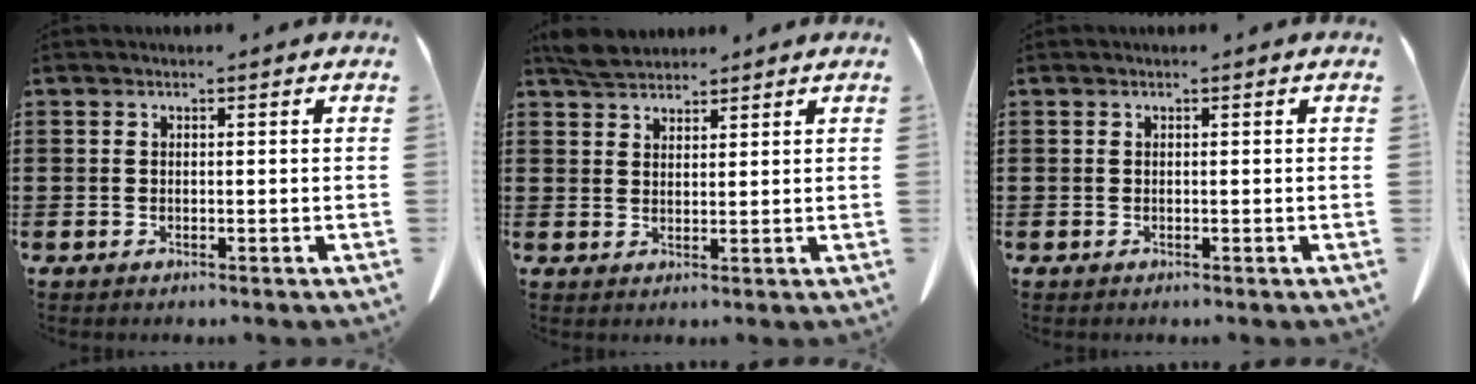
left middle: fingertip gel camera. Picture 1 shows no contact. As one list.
[{"total": 3.1, "force": [2.9, 0.8, 0.7], "torque": [-0.021, -0.001, 0.056]}, {"total": 0.0}]